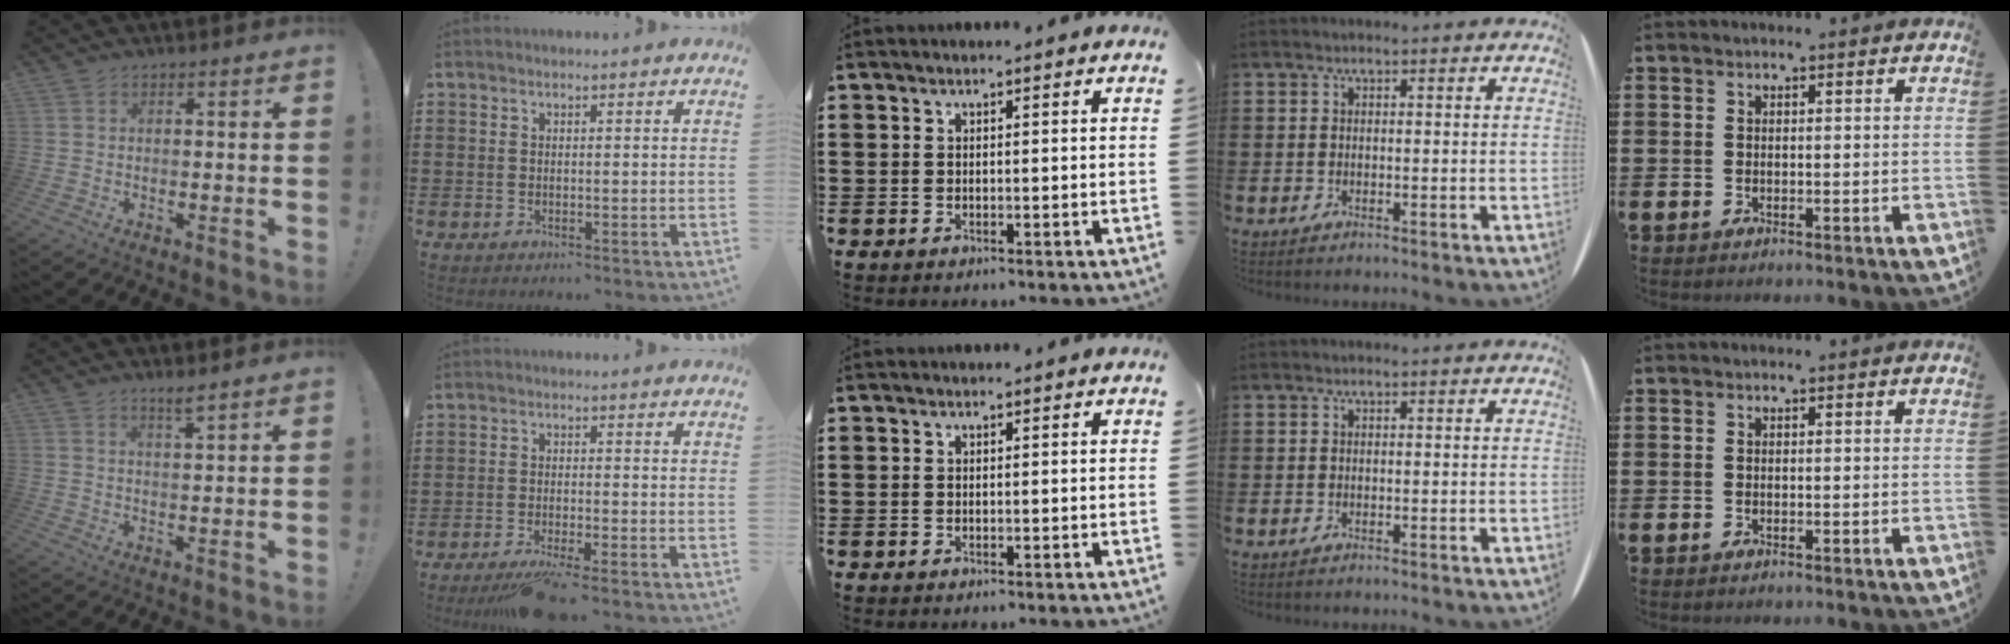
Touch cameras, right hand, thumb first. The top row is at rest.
{"thumb": {"total": 2.7, "force": [2.1, -0.2, 1.7], "torque": [-0.024, -0.013, 0.034]}, "index": {"total": 3.6, "force": [-3.0, -0.4, 1.9], "torque": [-0.031, -0.009, -0.055]}}